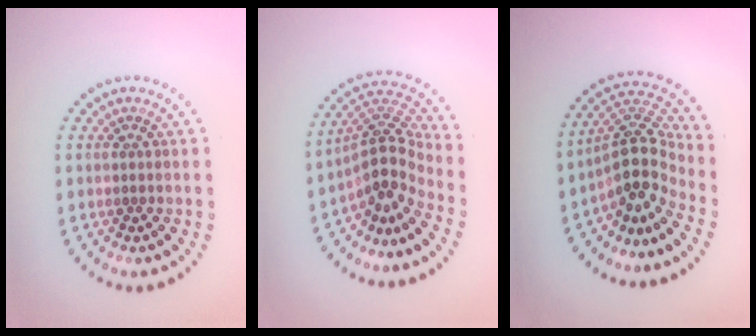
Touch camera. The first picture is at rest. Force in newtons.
{"total": 4.0, "press": 2.8, "slide": 2.9}
{"total": 4.7, "press": 3.7, "slide": 2.8}